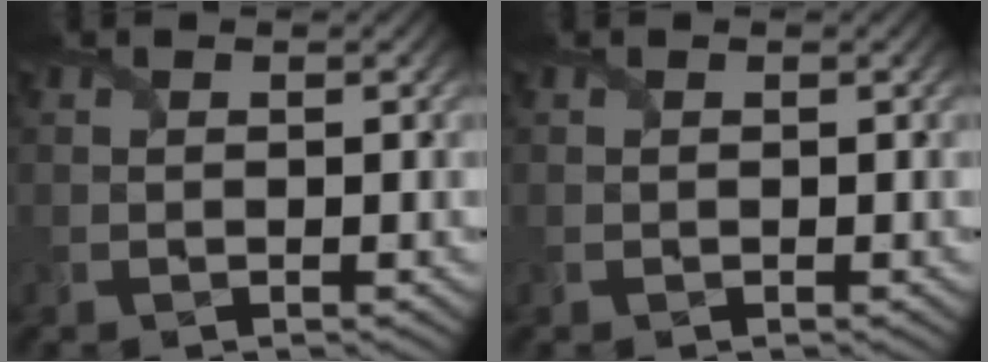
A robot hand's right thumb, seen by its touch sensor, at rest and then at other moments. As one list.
[{"total": 0.0}]